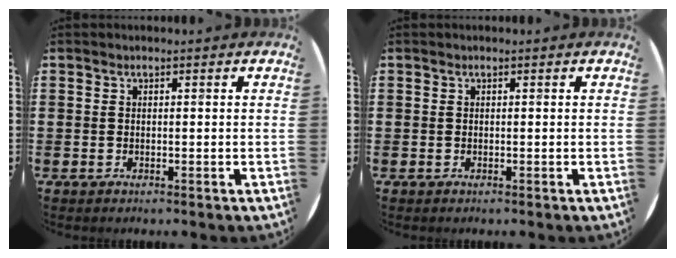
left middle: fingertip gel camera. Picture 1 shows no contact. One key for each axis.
{"total": 0.0}